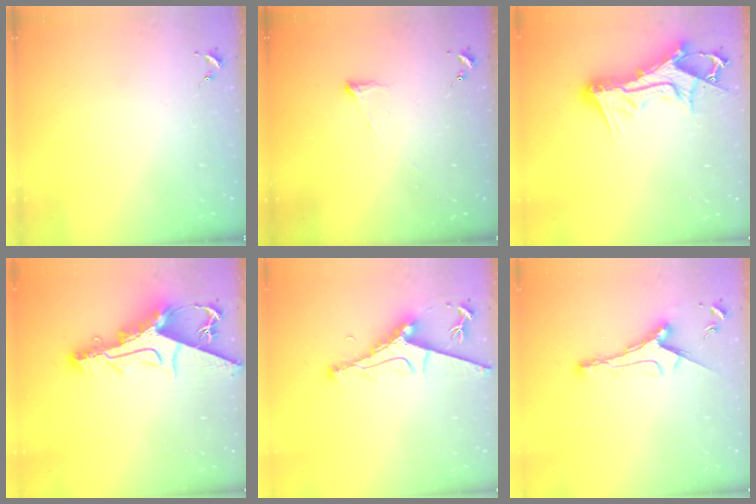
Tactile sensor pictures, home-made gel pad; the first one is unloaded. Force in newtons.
{"total": 4.5, "press": 4.4, "slide": 0.7}
{"total": 16.8, "press": 16.8, "slide": 0.6}
{"total": 15.9, "press": 15.8, "slide": 1.4}
{"total": 10.9, "press": 10.8, "slide": 1.7}
{"total": 9.1, "press": 9.1, "slide": 0.6}